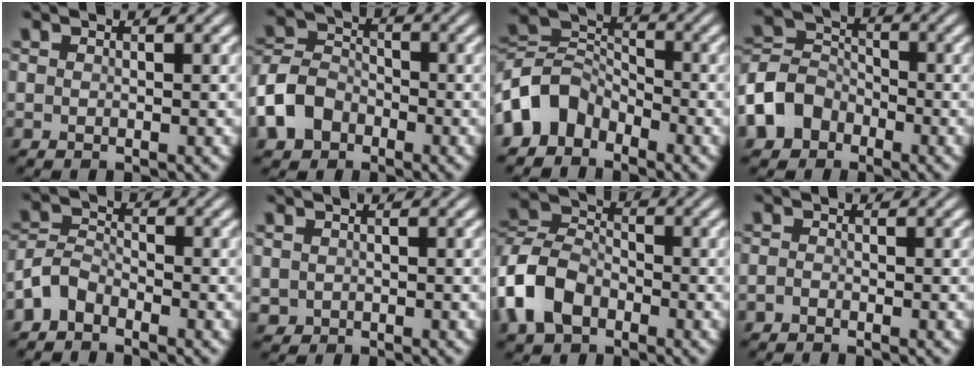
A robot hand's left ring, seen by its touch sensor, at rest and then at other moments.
{"total": 5.7, "force": [-2.8, 4.2, 2.7], "torque": [-0.060, 0.007, -0.068]}
{"total": 5.4, "force": [-3.2, 3.7, 2.2], "torque": [-0.036, 0.009, -0.077]}
{"total": 5.6, "force": [-2.8, 4.3, 2.2], "torque": [-0.047, 0.010, -0.072]}
{"total": 2.8, "force": [-2.1, 1.6, 1.2], "torque": [-0.025, 0.008, -0.053]}
{"total": 0.9, "force": [0.0, 0.9, 0.1], "torque": [0.000, -0.005, 0.001]}
{"total": 7.2, "force": [-3.3, 5.1, 3.9], "torque": [-0.083, 0.007, -0.084]}
{"total": 0.6, "force": [-0.6, 0.2, 0.2], "torque": [-0.003, -0.002, -0.013]}